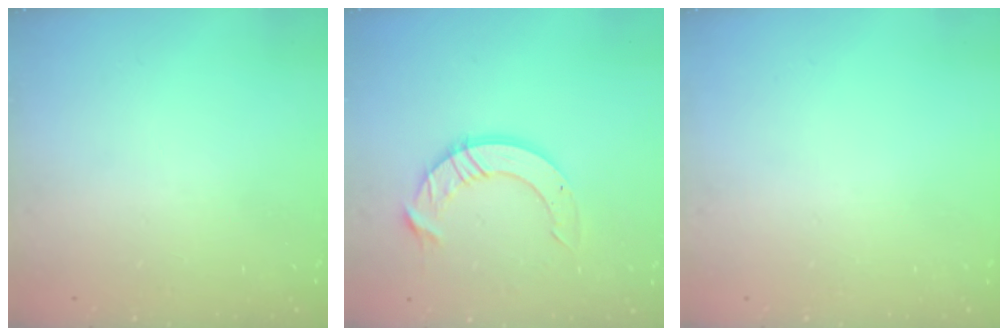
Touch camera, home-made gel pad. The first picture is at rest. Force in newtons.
{"total": 12.6, "press": 12.6, "slide": 1.3}
{"total": 0.0}